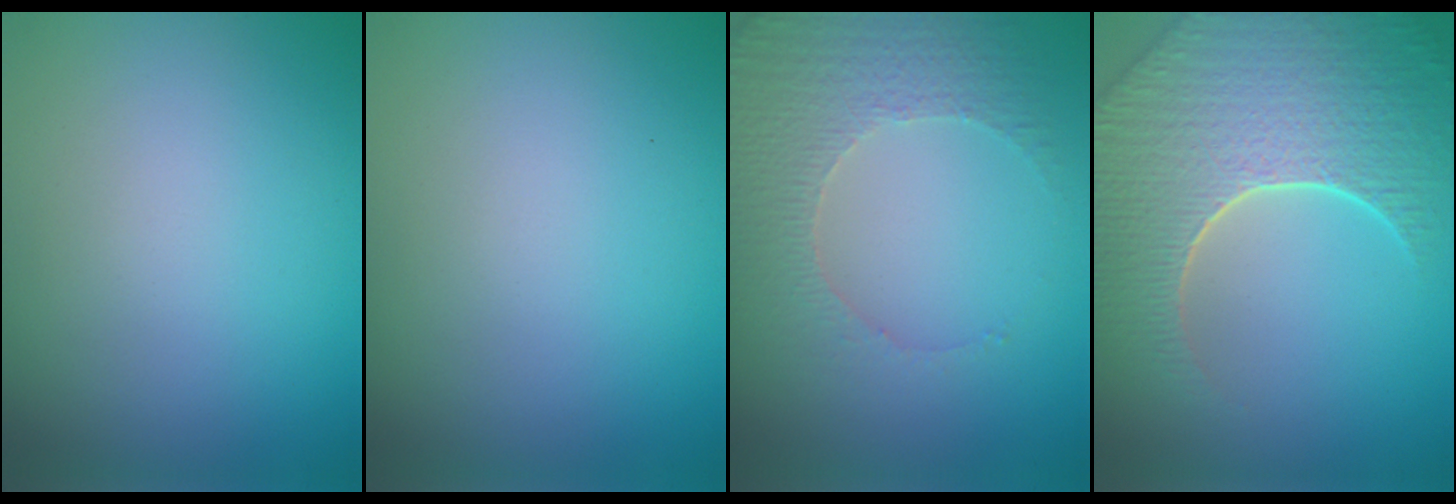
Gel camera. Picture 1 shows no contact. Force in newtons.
{"total": 0.0}
{"total": 4.7, "press": 3.5, "slide": 3.1}
{"total": 8.8, "press": 6.1, "slide": 6.4}